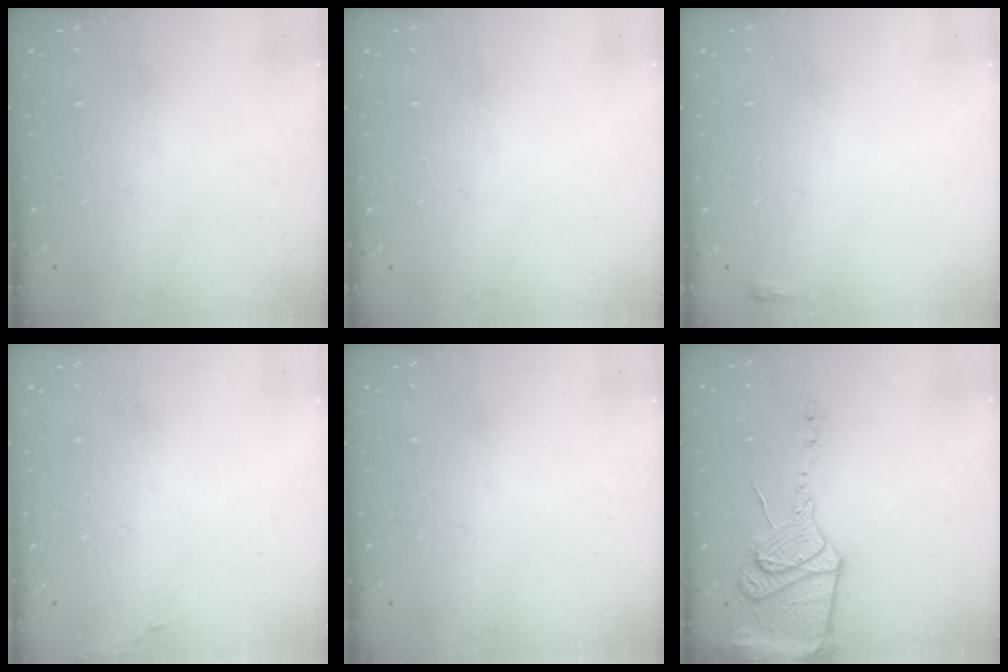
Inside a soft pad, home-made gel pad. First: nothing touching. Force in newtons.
{"total": 0.0}
{"total": 2.0, "press": 2.0, "slide": 0.5}
{"total": 7.9, "press": 5.9, "slide": 5.3}
{"total": 0.0}
{"total": 16.9, "press": 16.8, "slide": 1.6}